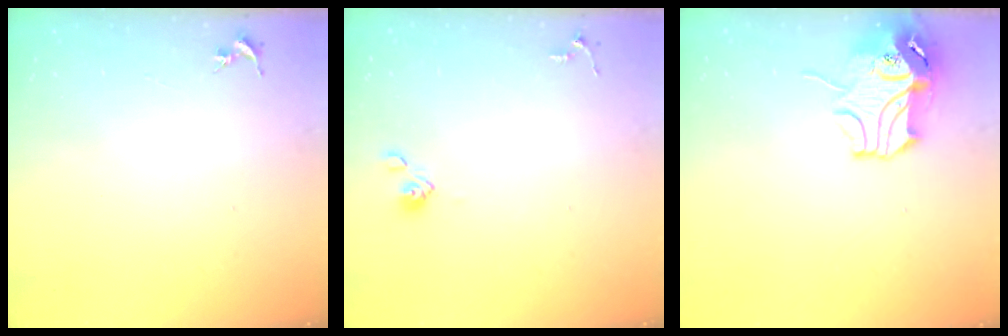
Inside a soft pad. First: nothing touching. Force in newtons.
{"total": 3.8, "press": 3.5, "slide": 1.6}
{"total": 11.7, "press": 11.5, "slide": 1.8}